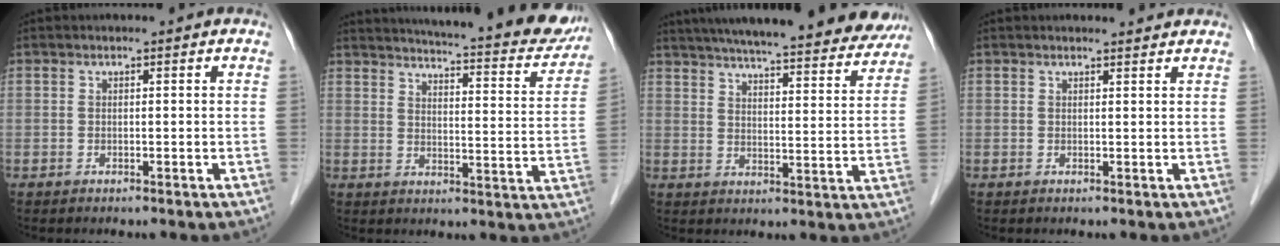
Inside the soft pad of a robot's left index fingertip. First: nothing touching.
{"total": 23.4, "force": [21.2, 3.1, 9.5], "torque": [-0.133, -0.056, 0.251]}
{"total": 29.2, "force": [25.8, 4.7, 12.9], "torque": [-0.208, -0.022, 0.325]}
{"total": 2.6, "force": [2.6, 0.2, 0.4], "torque": [-0.011, 0.004, 0.028]}